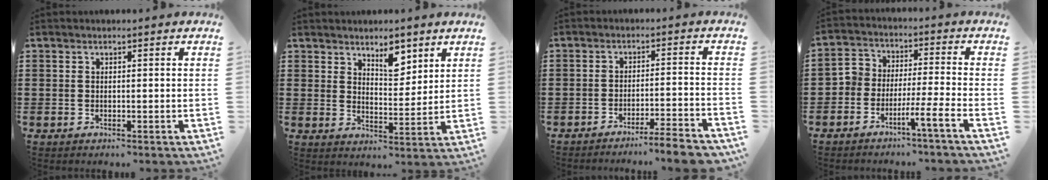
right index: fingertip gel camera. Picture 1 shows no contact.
{"total": 5.5, "force": [3.8, 2.5, 2.9], "torque": [-0.044, -0.007, 0.065]}
{"total": 4.4, "force": [-4.1, -0.4, 1.7], "torque": [-0.028, -0.013, -0.080]}
{"total": 4.5, "force": [-4.2, -0.1, 1.8], "torque": [-0.042, -0.009, -0.085]}